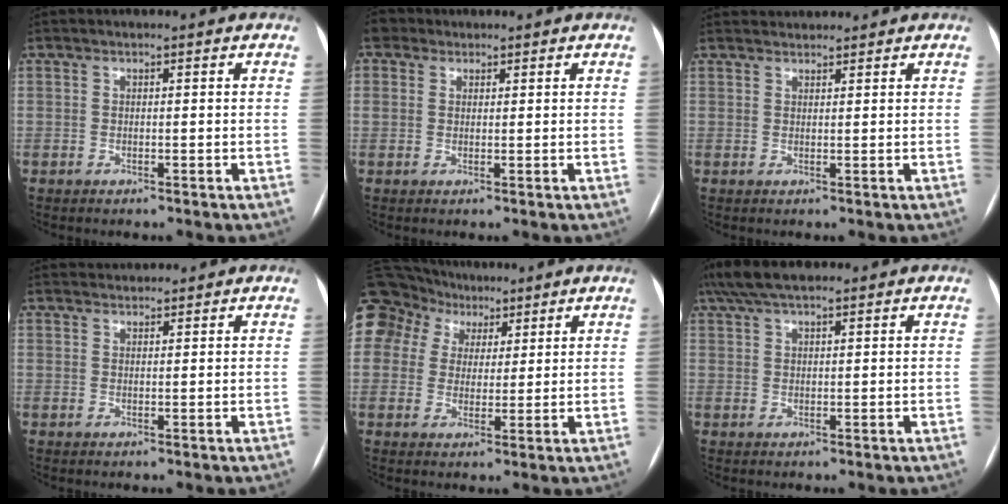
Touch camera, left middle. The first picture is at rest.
{"total": 0.6, "force": [-0.1, 0.3, -0.5], "torque": [0.019, 0.001, -0.001]}
{"total": 3.2, "force": [3.1, 0.5, 0.2], "torque": [-0.005, 0.031, 0.053]}
{"total": 3.4, "force": [3.4, 0.5, 0.2], "torque": [-0.006, 0.031, 0.057]}
{"total": 14.5, "force": [8.1, 11.1, 4.5], "torque": [-0.146, 0.067, 0.154]}
{"total": 7.4, "force": [5.7, 1.8, 4.3], "torque": [-0.079, 0.038, 0.103]}